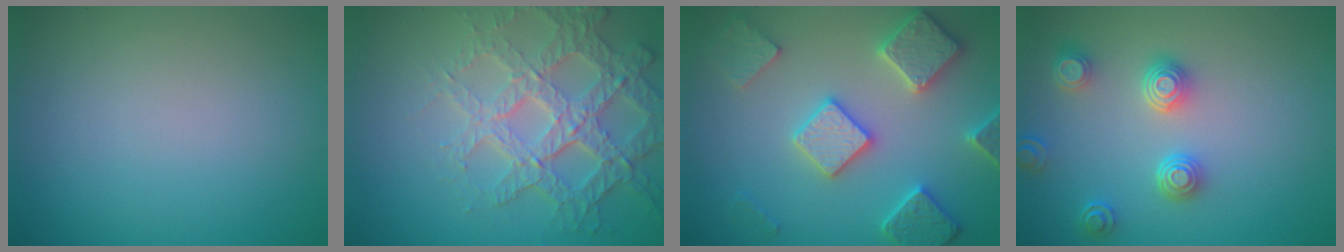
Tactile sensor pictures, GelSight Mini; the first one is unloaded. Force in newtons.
{"total": 5.8, "press": 4.9, "slide": 3.1}
{"total": 5.1, "press": 4.9, "slide": 1.2}
{"total": 3.8, "press": 3.2, "slide": 2.1}